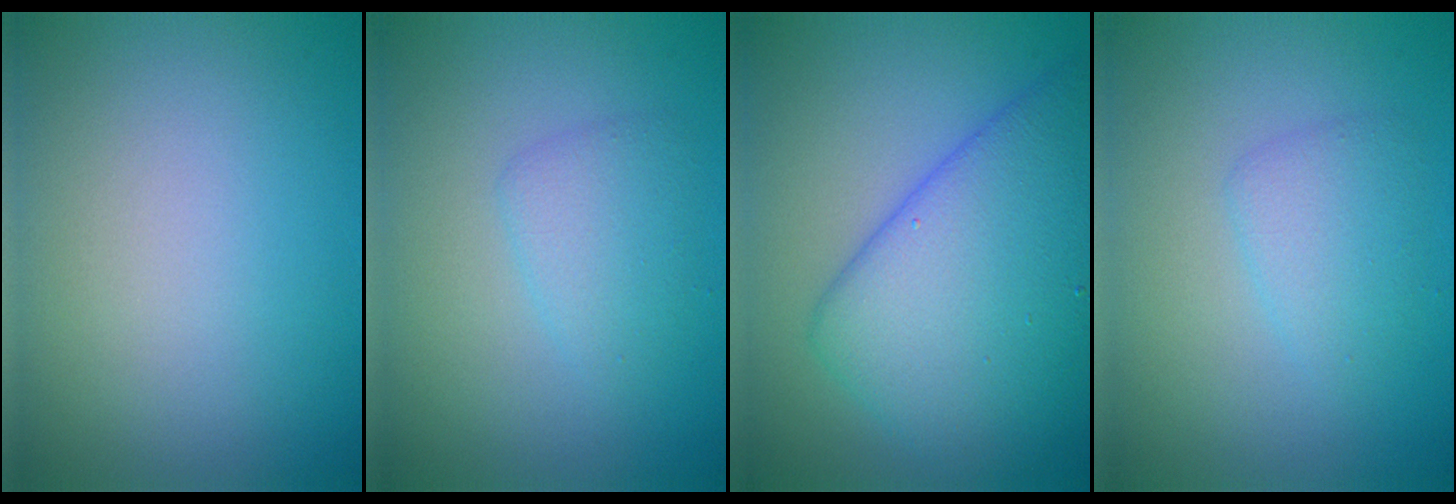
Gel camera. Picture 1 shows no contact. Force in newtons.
{"total": 2.1, "press": 2.1, "slide": 0.0}
{"total": 9.0, "press": 9.0, "slide": 0.2}
{"total": 2.1, "press": 2.1, "slide": 0.0}